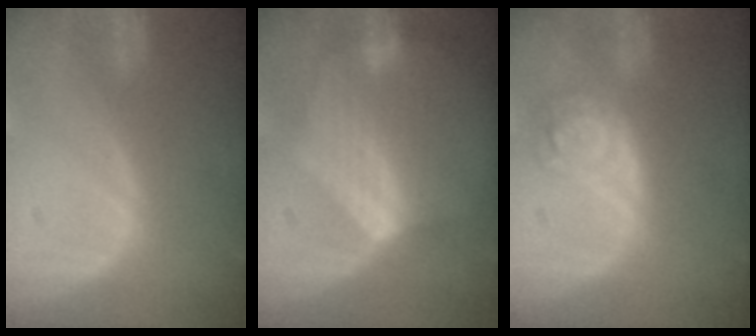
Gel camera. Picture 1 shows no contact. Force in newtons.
{"total": 7.0, "press": 6.5, "slide": 2.7}
{"total": 5.2, "press": 4.6, "slide": 2.4}